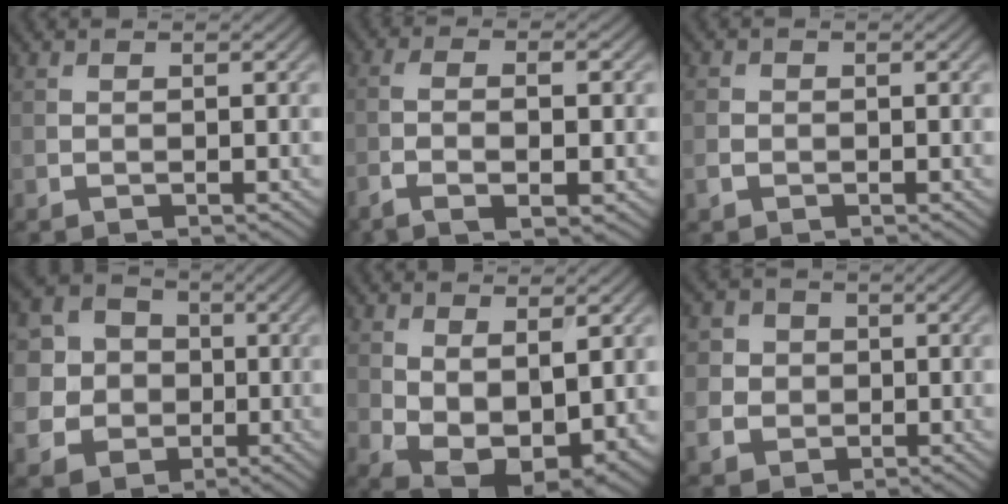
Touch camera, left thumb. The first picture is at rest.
{"total": 5.5, "force": [-2.3, 1.5, 4.8], "torque": [-0.097, -0.005, -0.041]}
{"total": 1.7, "force": [-0.5, 1.4, 0.7], "torque": [-0.019, -0.004, -0.016]}
{"total": 10.3, "force": [0.0, 9.7, 3.6], "torque": [-0.133, -0.002, -0.020]}
{"total": 9.3, "force": [-0.4, 5.2, 7.6], "torque": [-0.153, -0.029, 0.015]}
{"total": 5.0, "force": [0.1, 4.9, 1.2], "torque": [-0.042, 0.005, -0.012]}